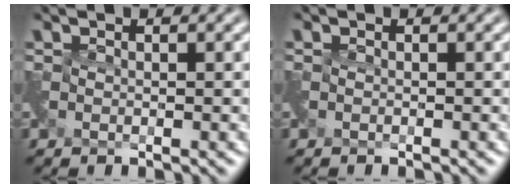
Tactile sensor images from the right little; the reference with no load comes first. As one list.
[{"total": 0.7, "force": [-0.5, -0.2, -0.4], "torque": [0.008, -0.005, -0.014]}]